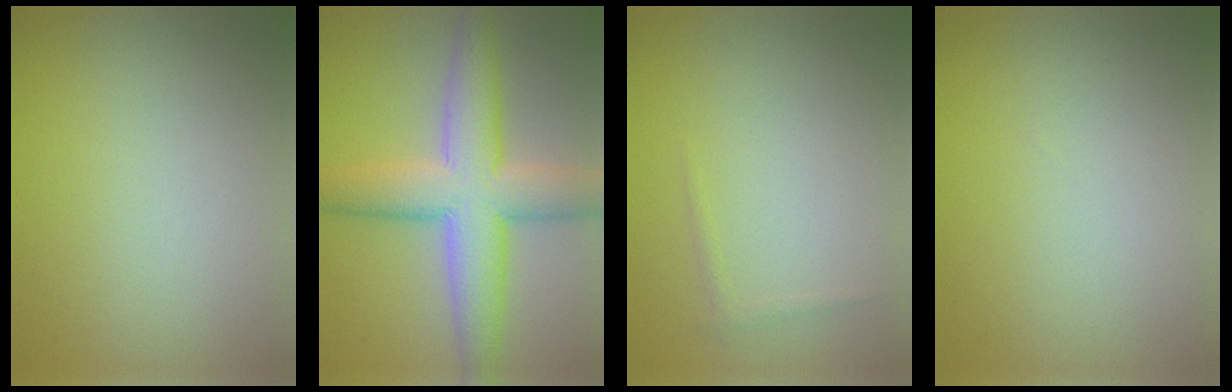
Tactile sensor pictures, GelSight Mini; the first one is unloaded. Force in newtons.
{"total": 8.4, "press": 8.4, "slide": 0.3}
{"total": 0.6, "press": 0.6, "slide": 0.1}
{"total": 0.0}